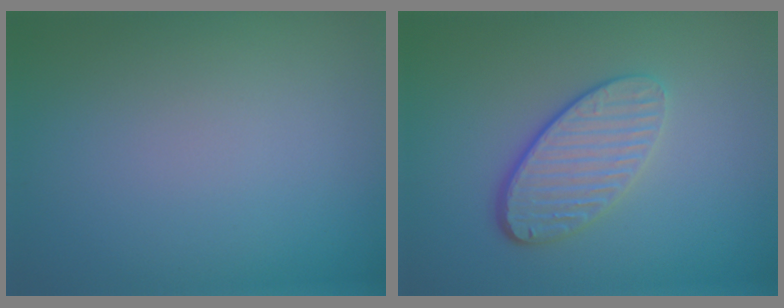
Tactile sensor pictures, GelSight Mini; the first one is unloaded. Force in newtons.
{"total": 4.2, "press": 3.2, "slide": 2.8}